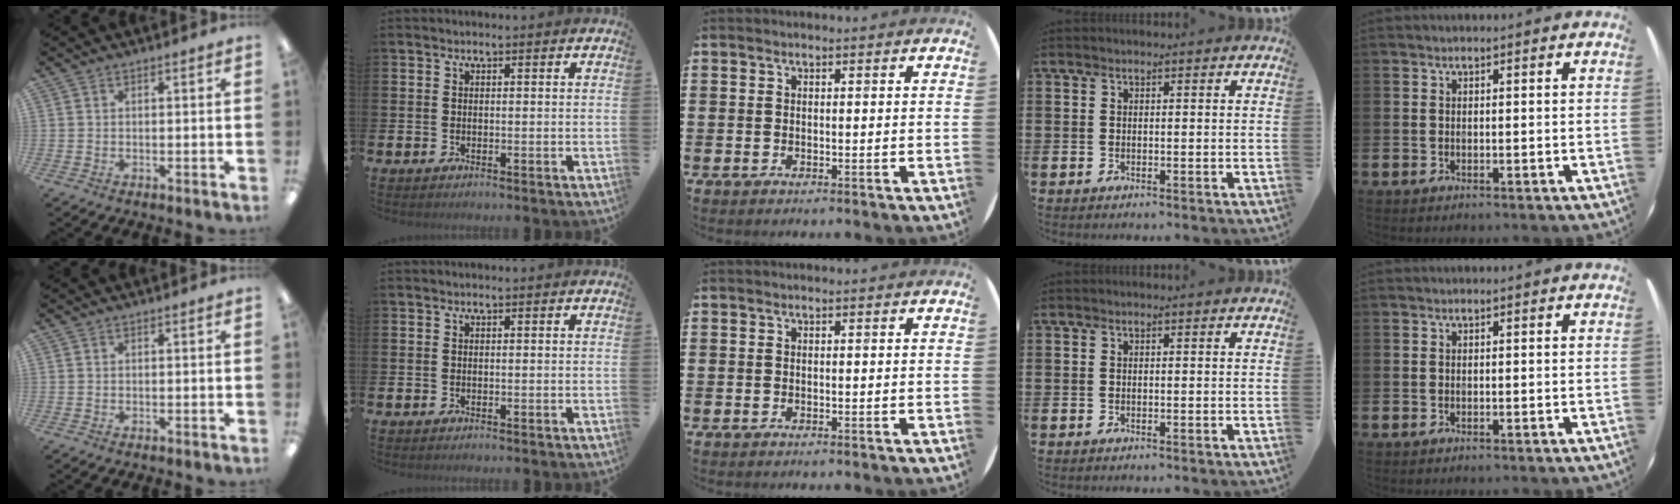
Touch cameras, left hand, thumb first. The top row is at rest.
{}